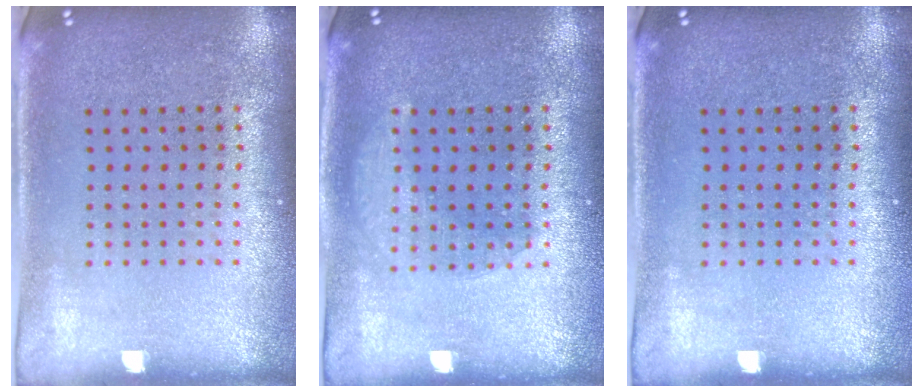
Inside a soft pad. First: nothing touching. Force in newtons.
{"total": 1.7, "press": 1.7, "slide": 0.4}
{"total": 0.0}